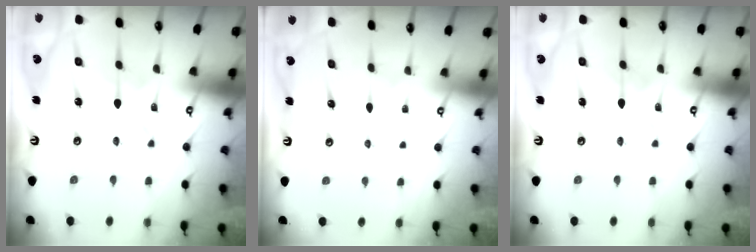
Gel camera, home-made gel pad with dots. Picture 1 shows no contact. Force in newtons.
{"total": 0.0}
{"total": 1.1, "press": 1.1, "slide": 0.1}